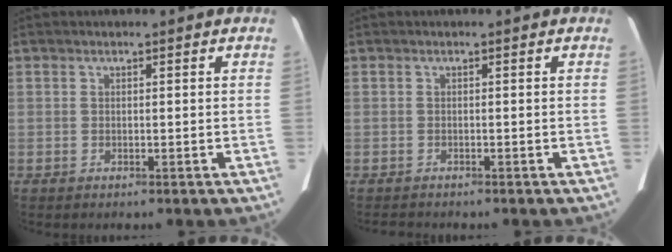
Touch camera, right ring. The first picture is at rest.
{"total": 1.4, "force": [-1.3, 0.3, 0.3], "torque": [-0.008, -0.006, -0.017]}